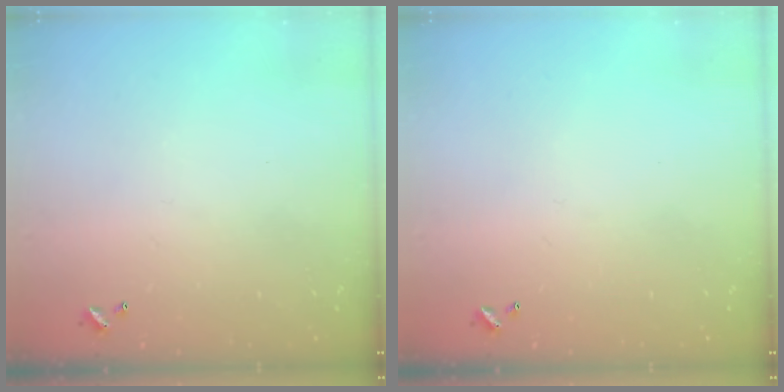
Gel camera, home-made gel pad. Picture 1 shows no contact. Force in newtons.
{"total": 0.0}